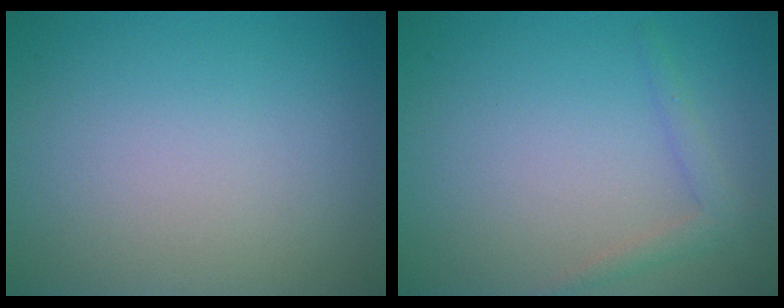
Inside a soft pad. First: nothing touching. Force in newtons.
{"total": 1.5, "press": 1.5, "slide": 0.1}